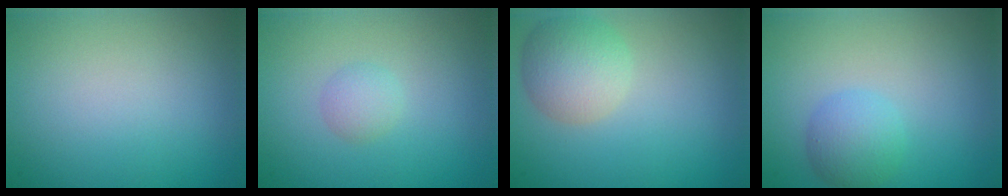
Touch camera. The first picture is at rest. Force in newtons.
{"total": 1.4, "press": 1.4, "slide": 0.1}
{"total": 4.1, "press": 4.1, "slide": 0.2}
{"total": 2.7, "press": 2.7, "slide": 0.1}